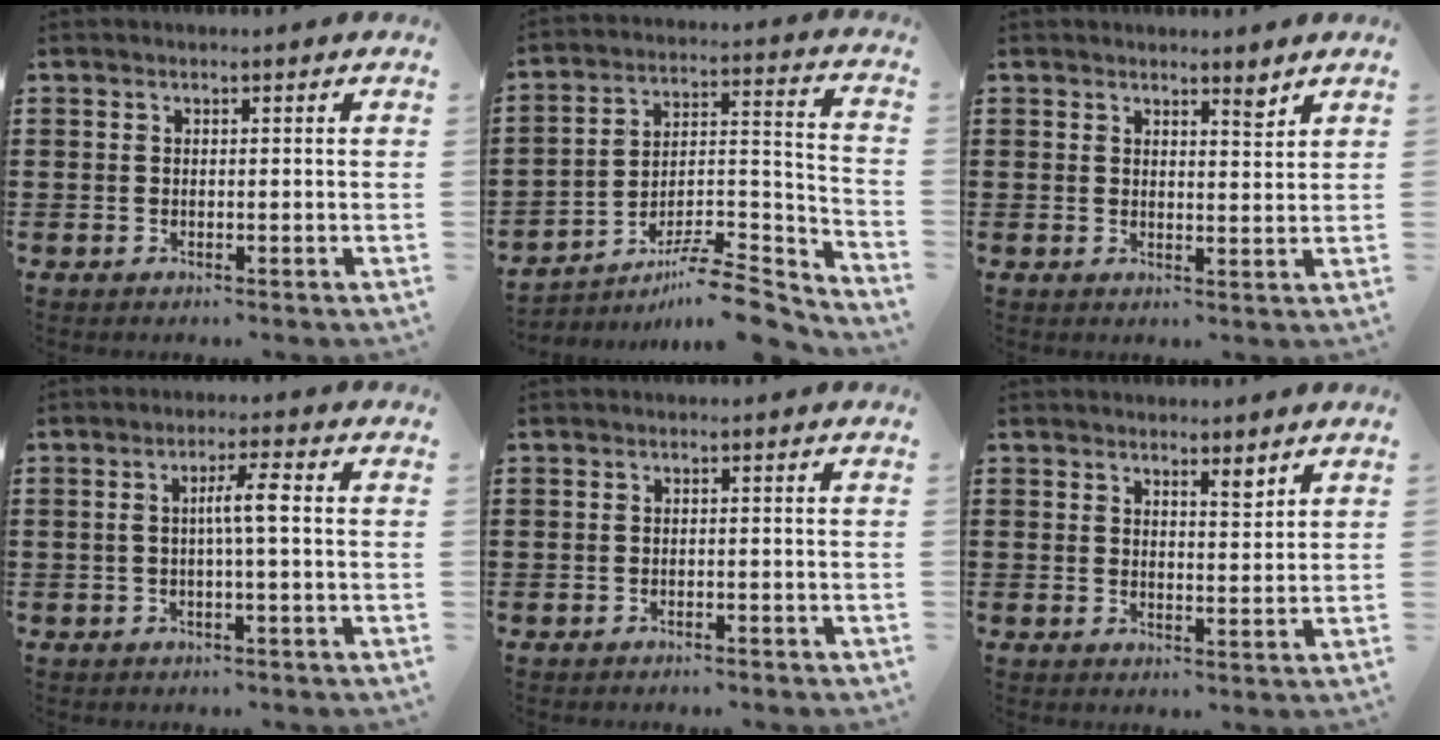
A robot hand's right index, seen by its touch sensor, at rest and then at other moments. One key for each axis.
{"total": 8.7, "fx": -7.2, "fy": 2.2, "fz": 4.3, "tx": -0.056, "ty": 0.021, "tz": -0.135}
{"total": 2.3, "fx": 2.0, "fy": 0.4, "fz": 1.0, "tx": -0.015, "ty": -0.001, "tz": 0.036}
{"total": 4.0, "fx": -0.1, "fy": 0.2, "fz": 4.0, "tx": -0.076, "ty": 0.003, "tz": -0.007}
{"total": 1.0, "fx": -1.0, "fy": 0.0, "fz": 0.2, "tx": -0.009, "ty": -0.002, "tz": -0.020}
{"total": 2.4, "fx": 2.1, "fy": 0.5, "fz": 1.1, "tx": -0.016, "ty": 0.001, "tz": 0.037}